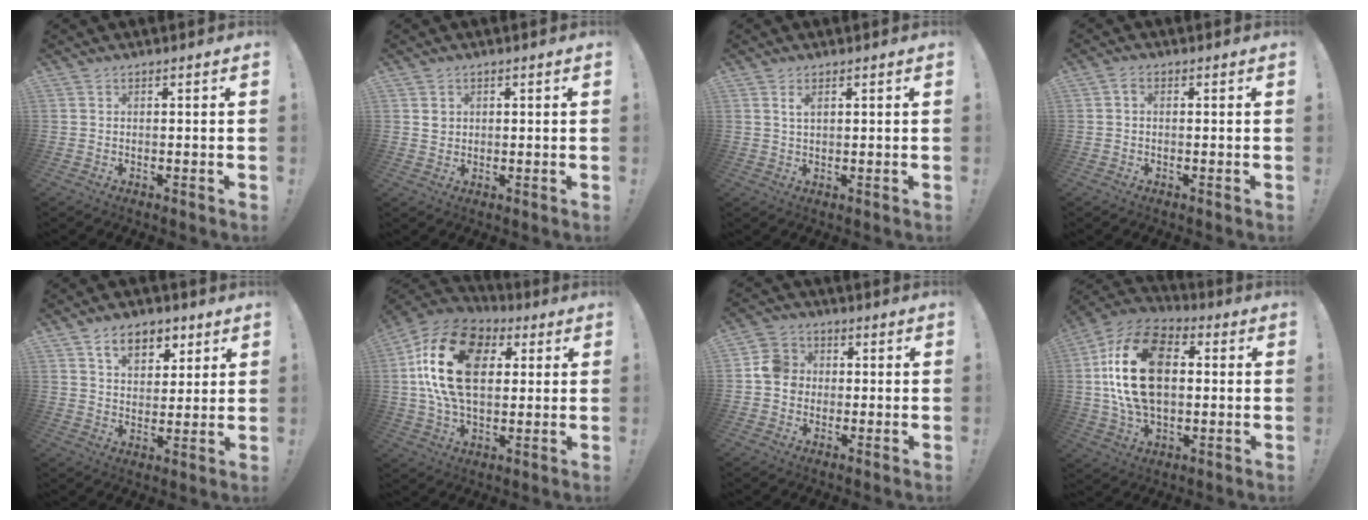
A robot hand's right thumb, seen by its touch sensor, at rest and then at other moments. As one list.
[{"total": 2.4, "force": [0.8, 2.1, 0.6], "torque": [0.002, -0.002, 0.012]}, {"total": 2.5, "force": [1.3, 0.9, 1.9], "torque": [-0.025, -0.007, 0.021]}, {"total": 1.4, "force": [-0.2, 0.9, 1.0], "torque": [-0.018, 0.003, -0.005]}, {"total": 9.7, "force": [5.3, 6.3, 5.1], "torque": [-0.076, -0.016, 0.097]}, {"total": 23.4, "force": [5.0, 14.6, 17.6], "torque": [-0.320, -0.002, 0.087]}, {"total": 7.8, "force": [0.0, 7.1, 3.2], "torque": [-0.044, 0.017, 0.005]}, {"total": 24.6, "force": [2.9, 15.6, 18.7], "torque": [-0.343, 0.014, 0.054]}]